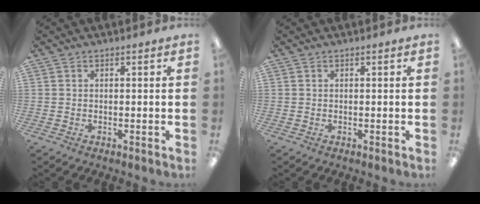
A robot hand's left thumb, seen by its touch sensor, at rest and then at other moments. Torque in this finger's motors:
{"motor_torque": [-0.47, -0.38, -0.01, -0.06, 0.00]}